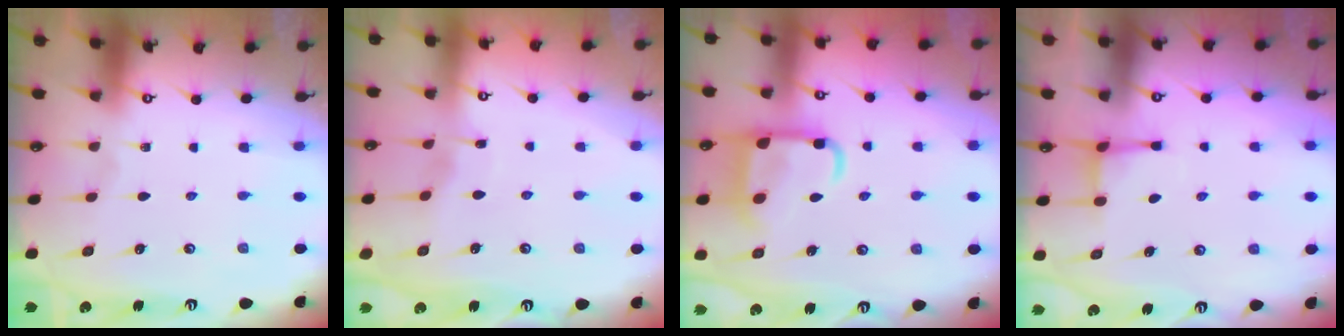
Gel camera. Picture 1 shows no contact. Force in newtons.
{"total": 2.9, "press": 2.9, "slide": 0.3}
{"total": 12.4, "press": 12.3, "slide": 1.5}
{"total": 2.9, "press": 2.9, "slide": 0.4}